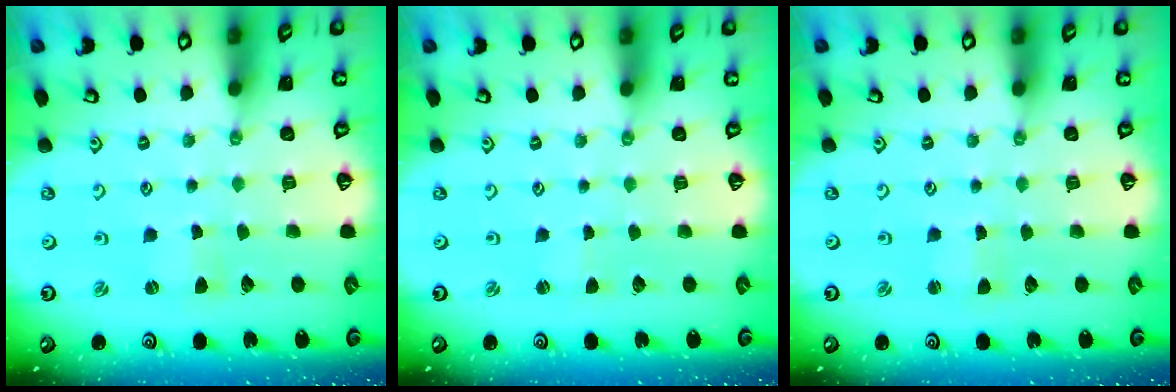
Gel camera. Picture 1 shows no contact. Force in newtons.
{"total": 0.0}
{"total": 1.3, "press": 1.3, "slide": 0.1}